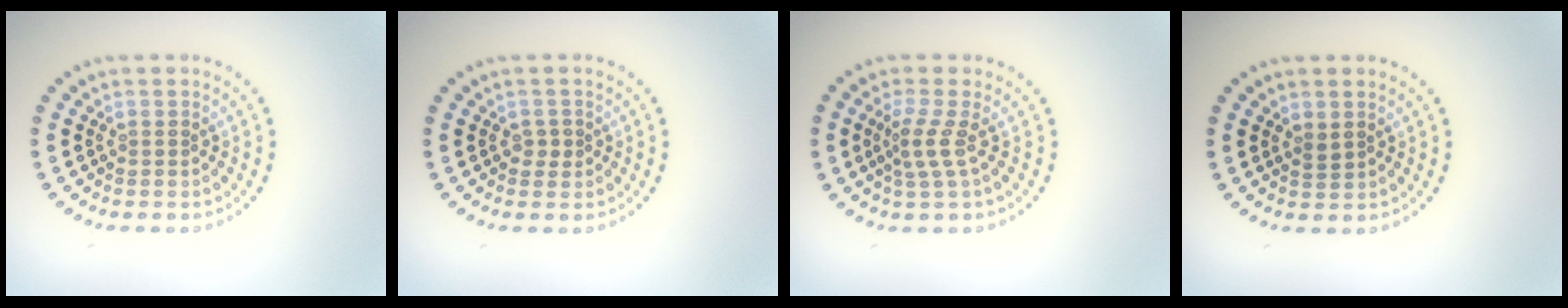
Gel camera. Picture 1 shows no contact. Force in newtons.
{"total": 1.1, "press": 1.0, "slide": 0.5}
{"total": 2.3, "press": 1.5, "slide": 1.7}
{"total": 0.9, "press": 0.7, "slide": 0.5}